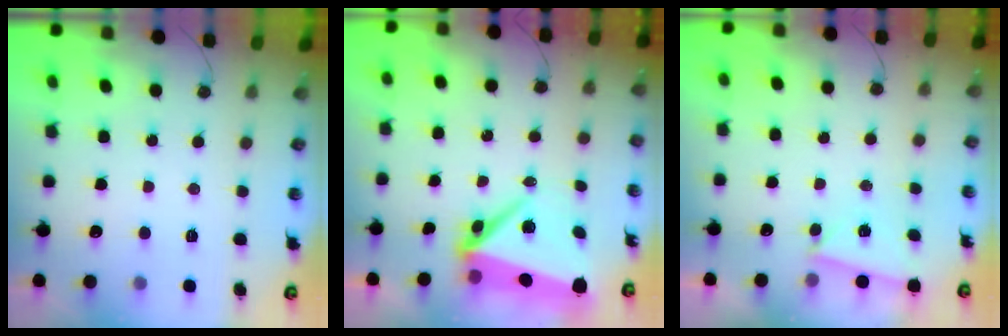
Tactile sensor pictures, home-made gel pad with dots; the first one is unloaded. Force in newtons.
{"total": 8.1, "press": 7.9, "slide": 1.8}
{"total": 1.7, "press": 1.7, "slide": 0.4}